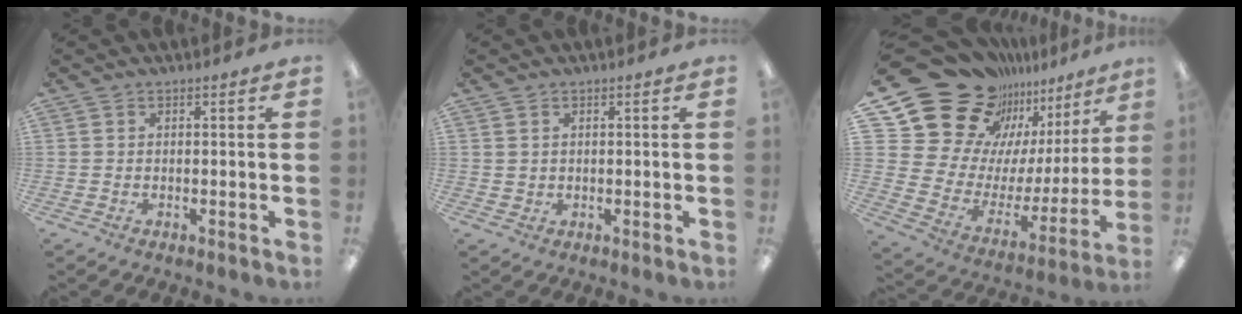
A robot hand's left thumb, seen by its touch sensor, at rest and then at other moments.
{"total": 1.2, "force": [0.8, 0.9, 0.0], "torque": [-0.002, 0.001, 0.014]}
{"total": 23.9, "force": [18.9, 12.6, 7.4], "torque": [-0.130, -0.150, 0.371]}